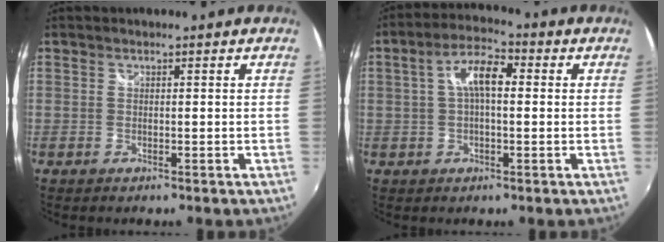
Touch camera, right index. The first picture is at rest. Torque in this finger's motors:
{"motor_torque": [0.44, -0.25, 0.38, 0.11]}